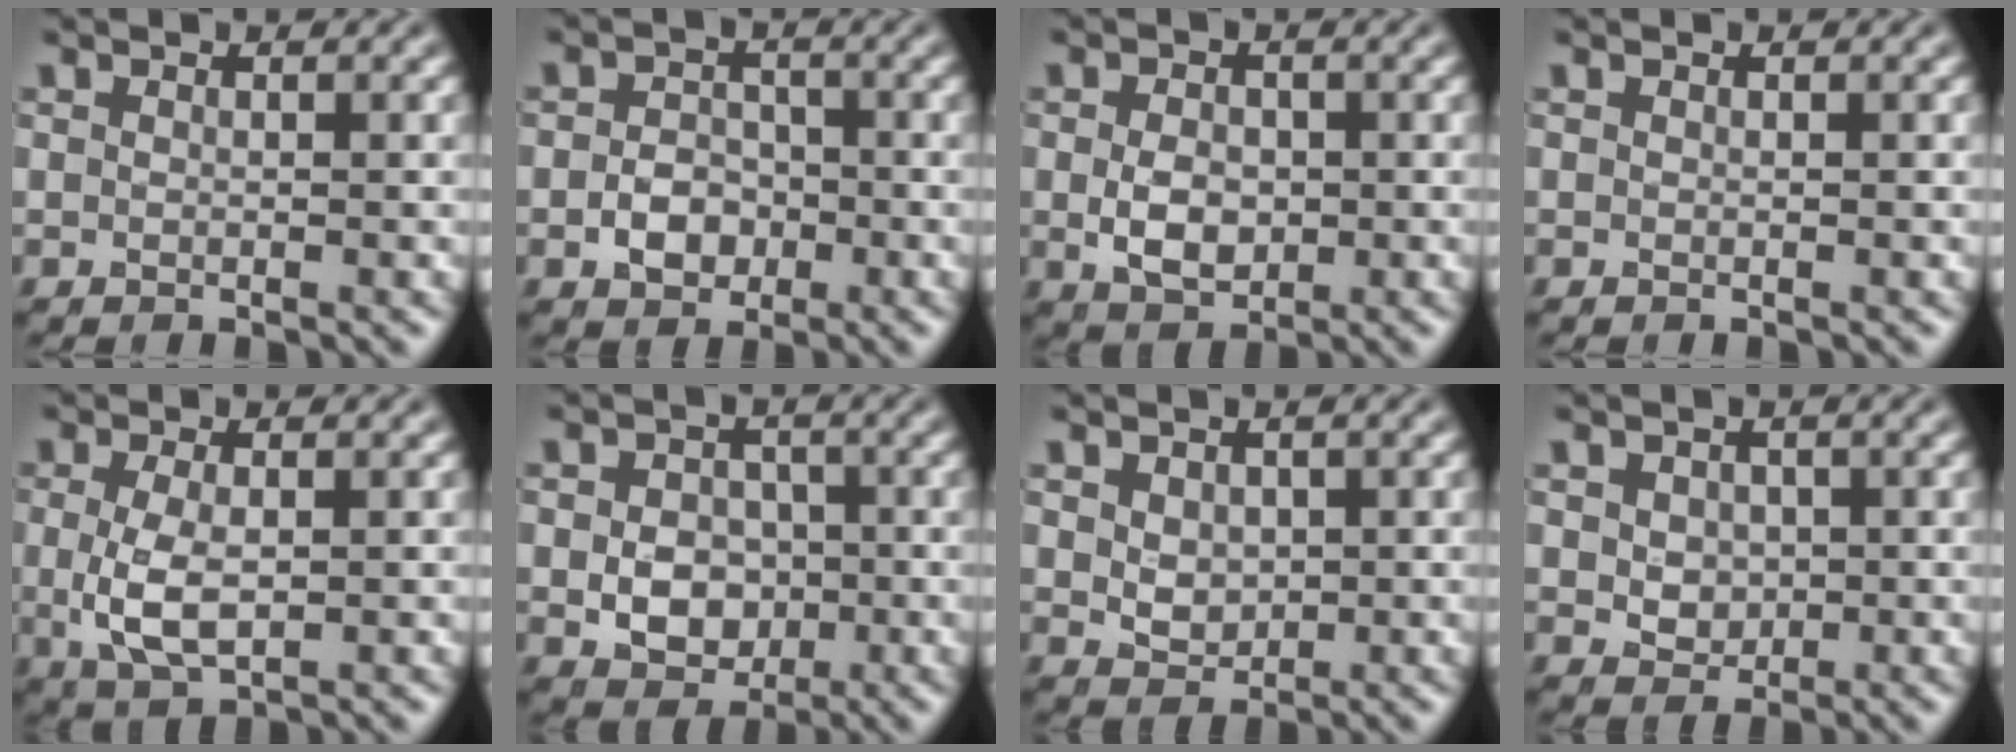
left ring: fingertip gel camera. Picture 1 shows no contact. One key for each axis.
{"total": 2.9, "fx": -1.0, "fy": 2.3, "fz": 1.6, "tx": -0.024, "ty": 0.001, "tz": -0.022}
{"total": 3.4, "fx": -0.3, "fy": 2.5, "fz": 2.4, "tx": -0.049, "ty": -0.003, "tz": -0.006}
{"total": 0.0}
{"total": 4.0, "fx": -0.2, "fy": 2.0, "fz": 3.5, "tx": -0.083, "ty": -0.005, "tz": -0.001}
{"total": 4.5, "fx": -0.7, "fy": 3.6, "fz": 2.6, "tx": -0.046, "ty": -0.004, "tz": -0.013}
{"total": 2.2, "fx": 0.5, "fy": 1.8, "fz": 1.3, "tx": -0.026, "ty": -0.004, "tz": 0.013}
{"total": 2.3, "fx": 0.3, "fy": 1.9, "fz": 1.2, "tx": -0.025, "ty": 0.001, "tz": 0.010}